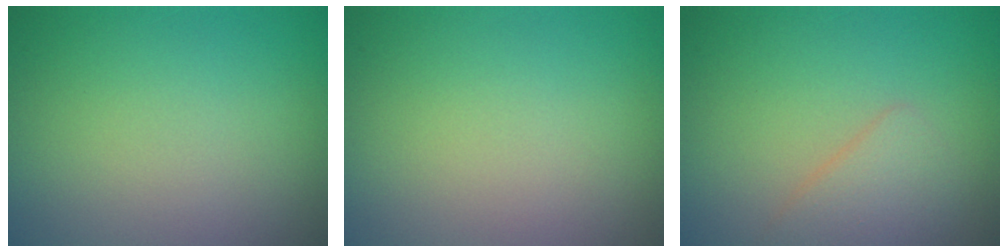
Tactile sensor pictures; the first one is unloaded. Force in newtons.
{"total": 0.0}
{"total": 2.1, "press": 2.1, "slide": 0.1}